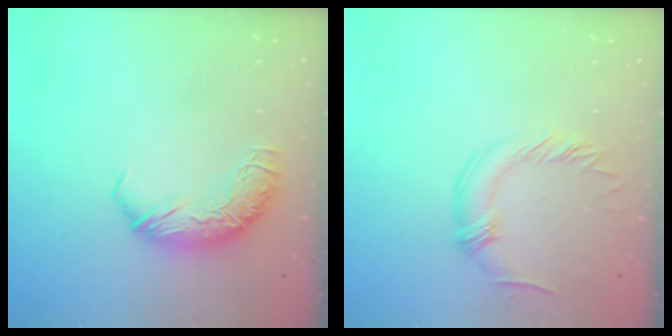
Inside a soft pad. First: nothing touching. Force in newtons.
{"total": 0.0}